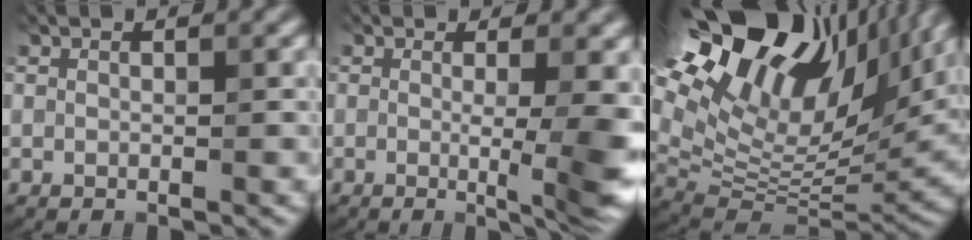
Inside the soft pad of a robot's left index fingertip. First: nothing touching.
{"total": 7.8, "force": [-0.3, 2.4, 7.4], "torque": [-0.063, -0.008, -0.007]}
{"total": 20.5, "force": [10.7, 9.5, 14.6], "torque": [-0.263, 0.053, 0.179]}